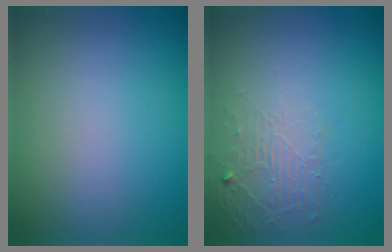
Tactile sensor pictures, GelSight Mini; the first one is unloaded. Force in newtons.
{"total": 1.9, "press": 0.6, "slide": 1.8}